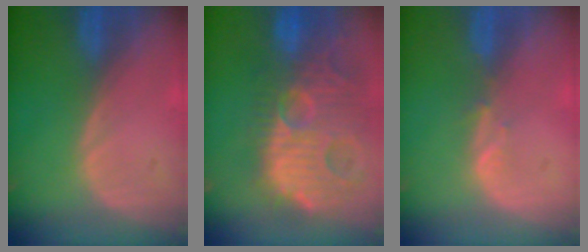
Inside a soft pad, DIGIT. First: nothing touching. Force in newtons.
{"total": 14.8, "press": 12.6, "slide": 7.6}
{"total": 1.4, "press": 1.2, "slide": 0.6}